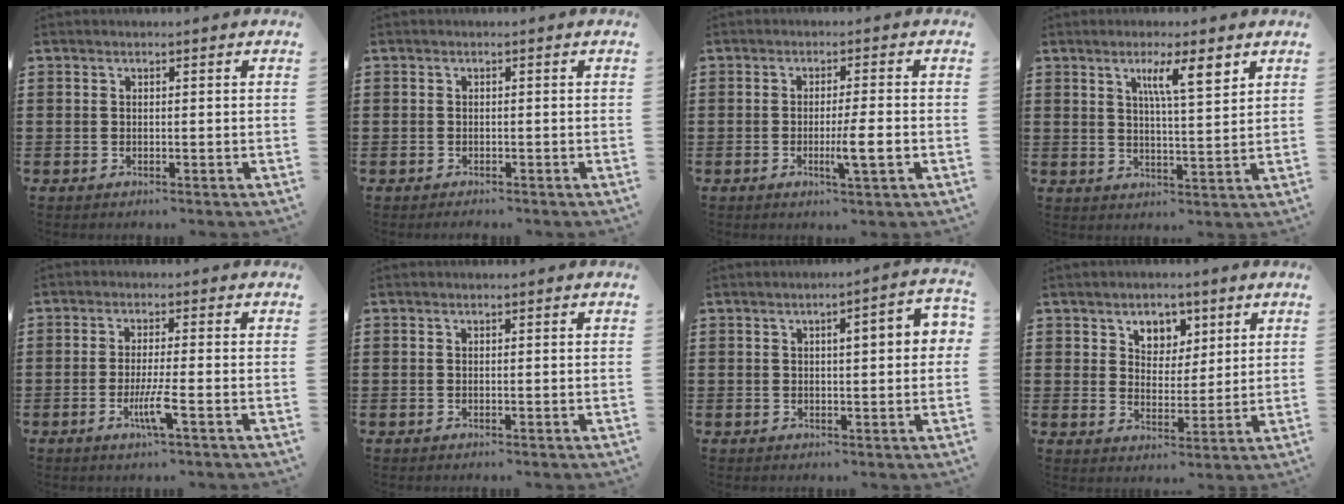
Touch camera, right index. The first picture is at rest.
{"total": 0.8, "force": [-0.6, 0.5, -0.1], "torque": [0.001, 0.005, -0.015]}
{"total": 4.7, "force": [-1.3, 0.0, 4.5], "torque": [-0.075, -0.010, -0.022]}
{"total": 6.7, "force": [3.4, 1.2, 5.7], "torque": [-0.097, -0.002, 0.050]}
{"total": 4.8, "force": [-2.0, 0.0, 4.4], "torque": [-0.086, -0.017, -0.038]}
{"total": 0.0}
{"total": 4.3, "force": [0.7, 0.9, 4.2], "torque": [-0.060, 0.000, 0.004]}
{"total": 4.7, "force": [2.8, 3.5, 1.1], "torque": [-0.035, 0.006, 0.050]}